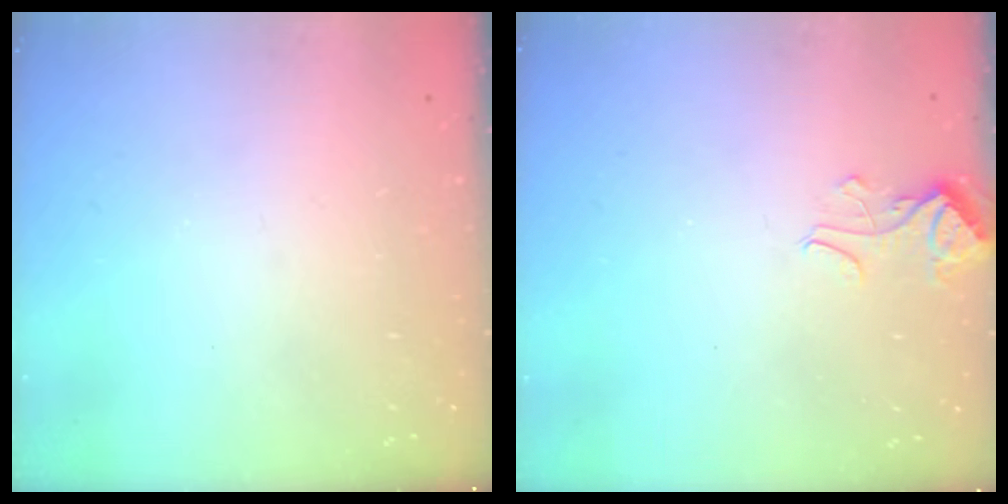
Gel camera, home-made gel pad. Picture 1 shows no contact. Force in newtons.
{"total": 2.1, "press": 2.1, "slide": 0.5}